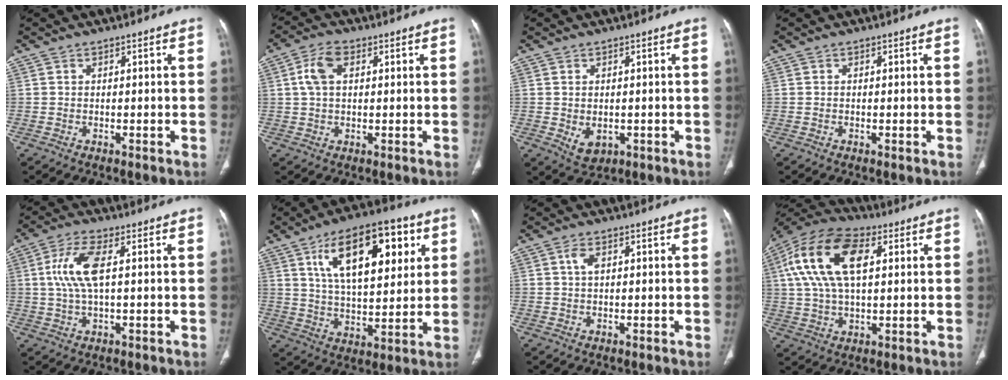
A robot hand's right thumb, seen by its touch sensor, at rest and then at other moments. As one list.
[{"total": 5.8, "force": [1.6, 3.5, 4.4], "torque": [-0.092, 0.013, 0.032]}, {"total": 3.8, "force": [-0.6, 2.6, 2.7], "torque": [-0.036, -0.002, 0.008]}, {"total": 0.0}, {"total": 8.2, "force": [1.4, 2.9, 7.5], "torque": [-0.178, 0.010, 0.028]}, {"total": 20.0, "force": [8.0, 9.3, 15.9], "torque": [-0.214, -0.019, 0.134]}, {"total": 2.4, "force": [0.8, 1.3, 1.9], "torque": [-0.038, 0.007, 0.017]}, {"total": 18.0, "force": [4.9, 9.3, 14.7], "torque": [-0.288, 0.017, 0.083]}]